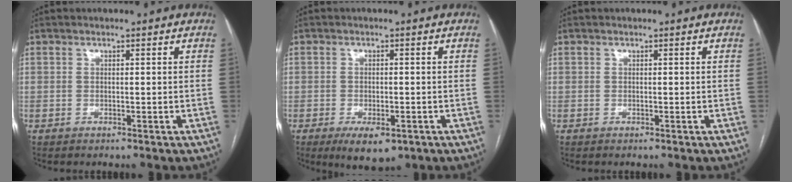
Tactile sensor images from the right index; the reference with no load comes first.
{"total": 5.9, "force": [-3.2, 2.6, 4.2], "torque": [-0.065, -0.007, -0.041]}
{"total": 0.0}